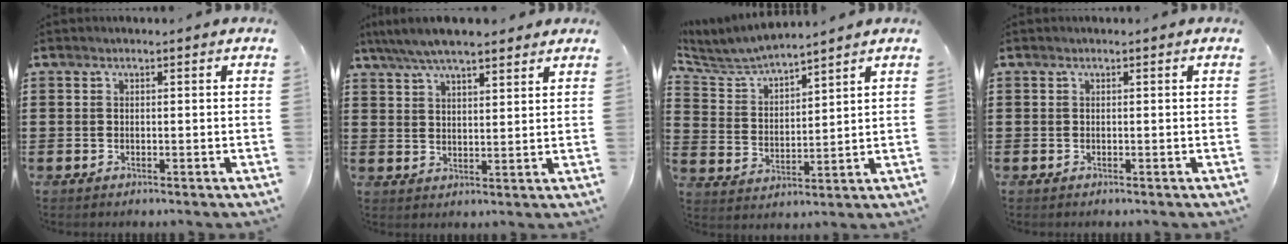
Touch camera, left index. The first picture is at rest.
{"total": 6.1, "force": [5.3, 1.3, 2.8], "torque": [-0.069, -0.008, 0.096]}
{"total": 5.2, "force": [5.0, 0.5, 1.4], "torque": [-0.052, -0.026, 0.085]}
{"total": 0.0}